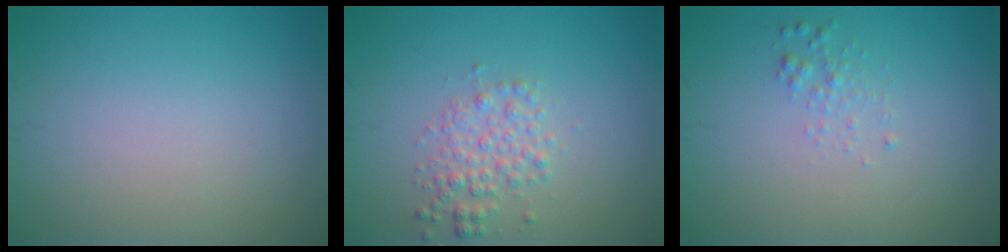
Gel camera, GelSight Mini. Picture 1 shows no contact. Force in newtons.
{"total": 2.5, "press": 2.5, "slide": 0.0}
{"total": 1.0, "press": 1.0, "slide": 0.0}